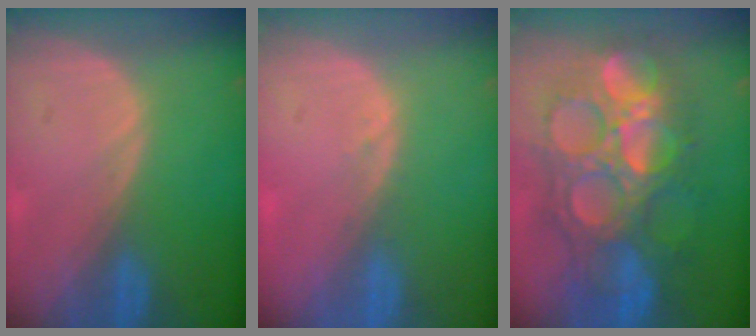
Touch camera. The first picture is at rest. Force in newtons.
{"total": 1.0, "press": 0.9, "slide": 0.3}
{"total": 13.6, "press": 13.5, "slide": 1.5}